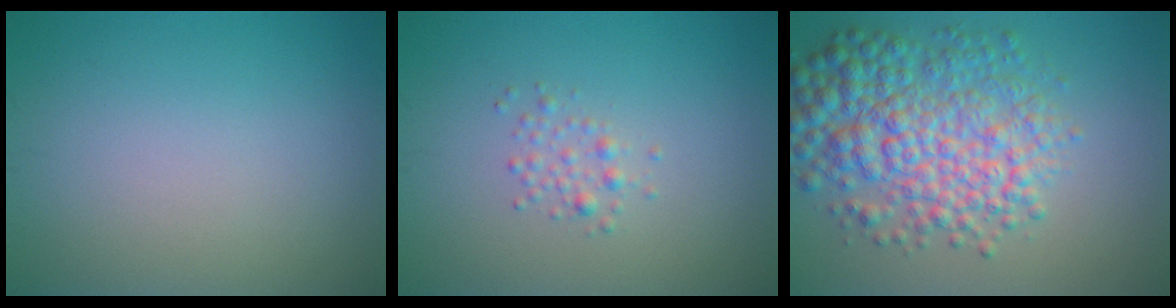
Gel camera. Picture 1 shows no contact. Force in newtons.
{"total": 1.3, "press": 1.3, "slide": 0.0}
{"total": 7.9, "press": 7.9, "slide": 0.1}